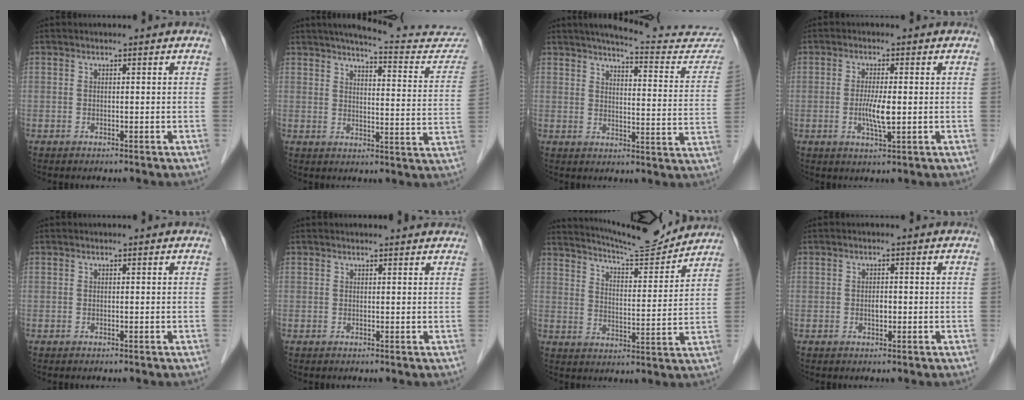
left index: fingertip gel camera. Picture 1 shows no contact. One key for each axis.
{"total": 17.2, "fx": 16.0, "fy": 2.1, "fz": 5.9, "tx": -0.059, "ty": -0.050, "tz": 0.176}
{"total": 17.0, "fx": 15.9, "fy": 2.1, "fz": 5.6, "tx": -0.053, "ty": -0.054, "tz": 0.173}
{"total": 4.0, "fx": -0.6, "fy": 0.5, "fz": 4.0, "tx": -0.081, "ty": -0.011, "tz": -0.010}
{"total": 0.0}
{"total": 3.1, "fx": 3.0, "fy": 0.4, "fz": 0.6, "tx": -0.011, "ty": 0.008, "tz": 0.027}
{"total": 12.3, "fx": 12.0, "fy": -0.2, "fz": 2.8, "tx": -0.053, "ty": -0.009, "tz": 0.180}
{"total": 1.3, "fx": -0.4, "fy": 0.6, "fz": 1.0, "tx": -0.018, "ty": -0.002, "tz": -0.007}